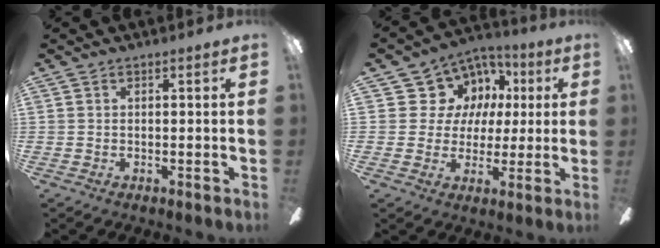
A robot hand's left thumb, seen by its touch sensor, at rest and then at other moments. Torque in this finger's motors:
{"motor_torque": [0.37, 0.13, 0.09, -0.10, -0.01]}